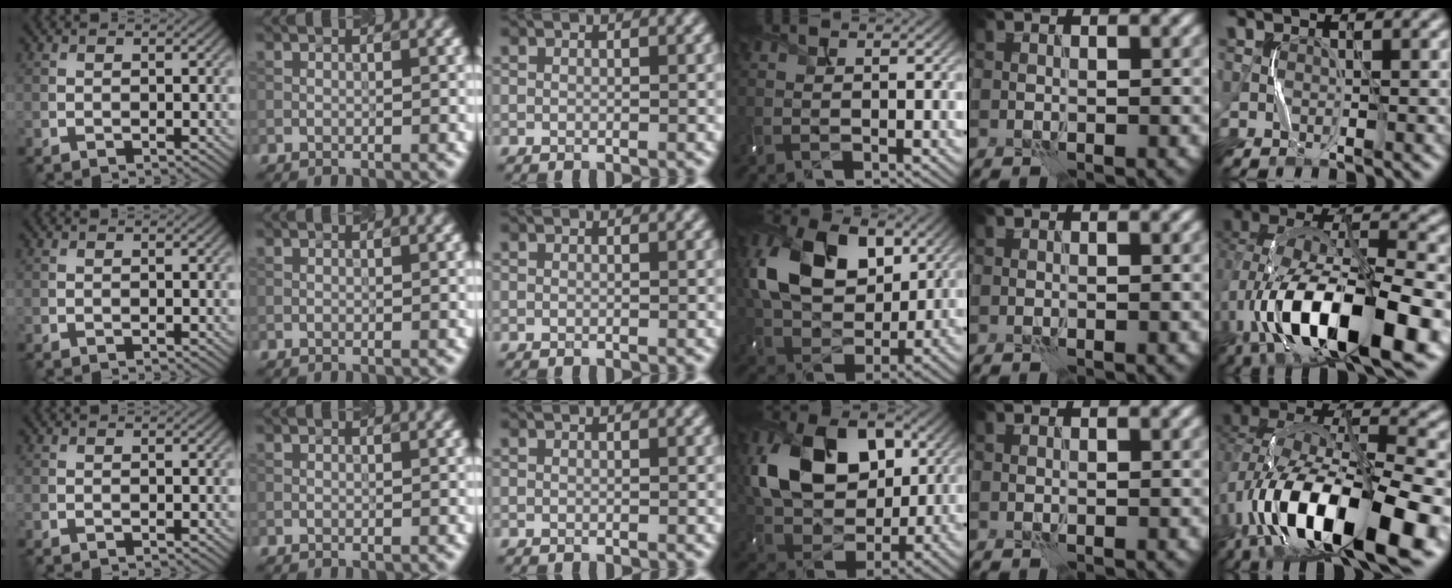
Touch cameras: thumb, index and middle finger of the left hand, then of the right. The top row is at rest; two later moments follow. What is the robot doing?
{"motion": "shake", "object": "handbell"}